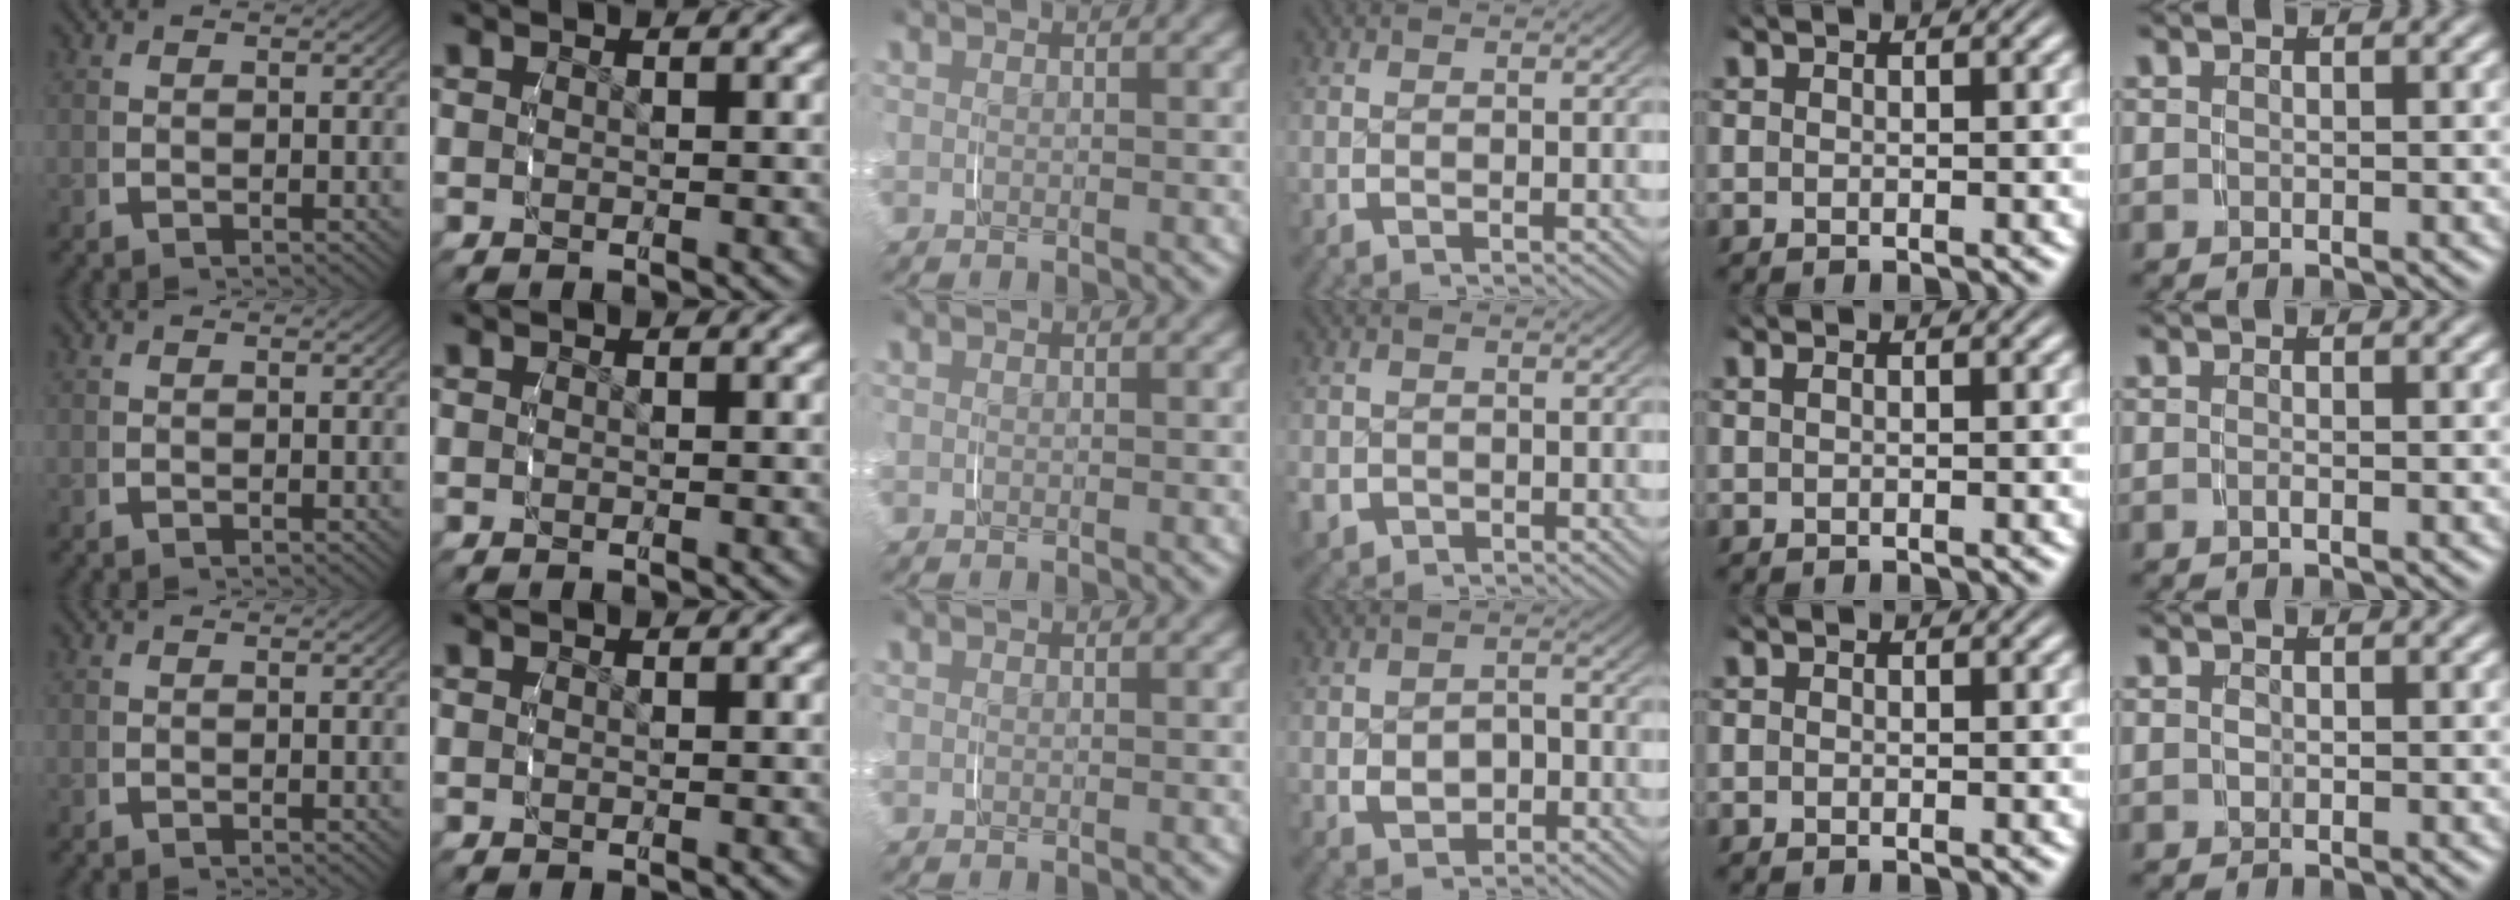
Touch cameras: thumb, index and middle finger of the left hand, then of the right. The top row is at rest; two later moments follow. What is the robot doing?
{"motion": "grasp_and_lifting", "object": "paper"}